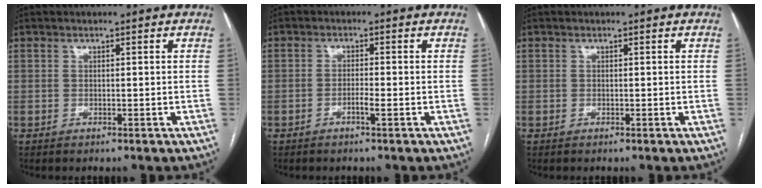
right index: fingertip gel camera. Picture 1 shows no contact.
{"total": 1.8, "force": [-0.9, 0.0, 1.5], "torque": [-0.027, 0.001, -0.019]}
{"total": 0.0}